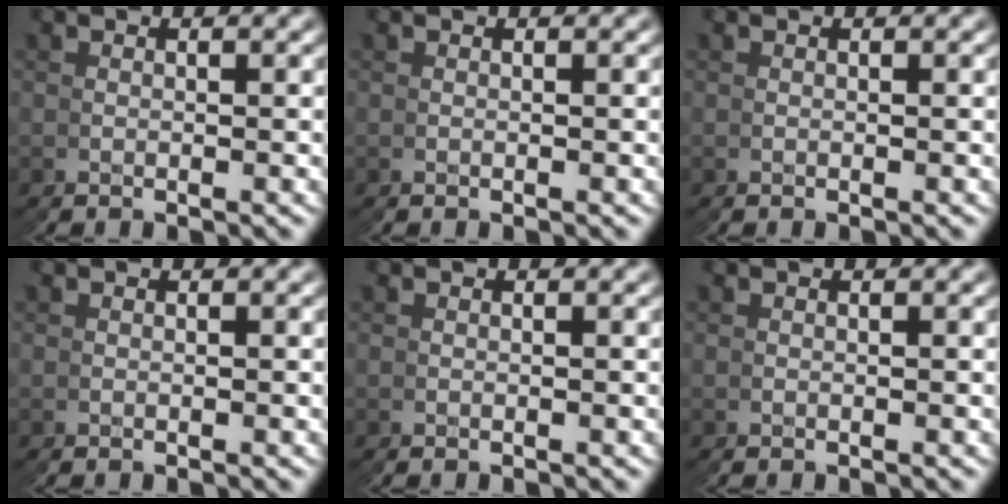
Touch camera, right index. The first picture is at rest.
{"total": 0.0}
{"total": 0.0}
{"total": 0.0}
{"total": 0.0}
{"total": 0.0}